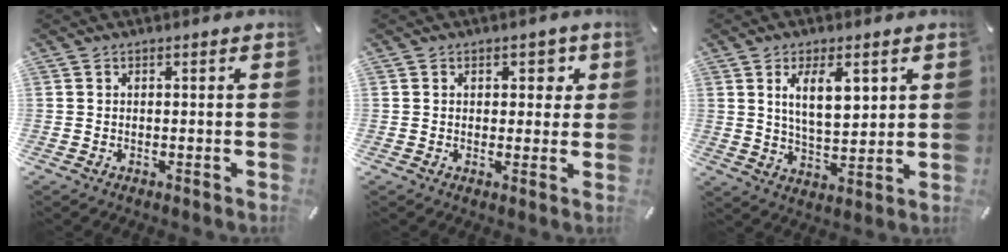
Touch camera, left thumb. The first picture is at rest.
{"total": 3.7, "force": [1.1, 2.8, 2.2], "torque": [-0.008, -0.006, 0.007]}
{"total": 9.6, "force": [4.1, 4.5, 7.5], "torque": [-0.118, -0.012, 0.065]}